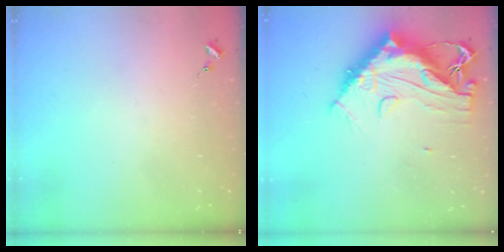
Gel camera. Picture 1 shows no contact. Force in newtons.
{"total": 16.4, "press": 16.3, "slide": 1.5}